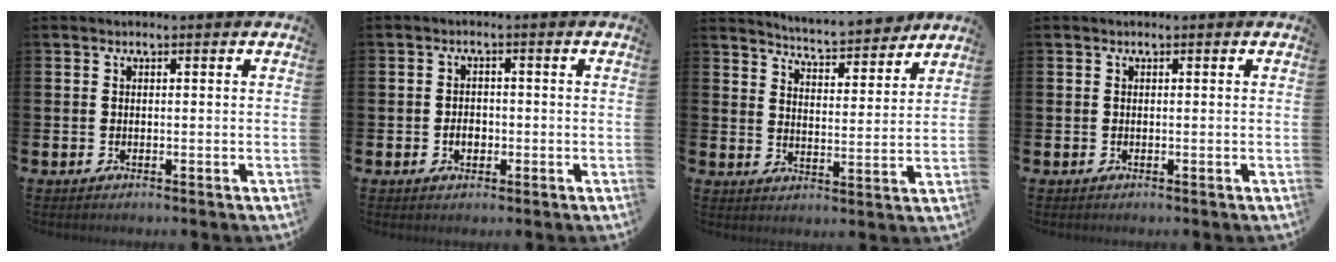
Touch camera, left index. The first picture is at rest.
{"total": 2.3, "force": [-0.6, 1.7, 1.4], "torque": [-0.013, -0.001, -0.017]}
{"total": 5.5, "force": [5.5, 0.1, 0.5], "torque": [-0.026, -0.051, 0.092]}
{"total": 0.0}